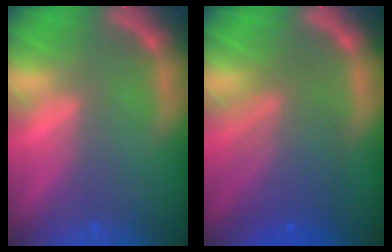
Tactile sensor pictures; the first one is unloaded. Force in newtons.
{"total": 7.1}